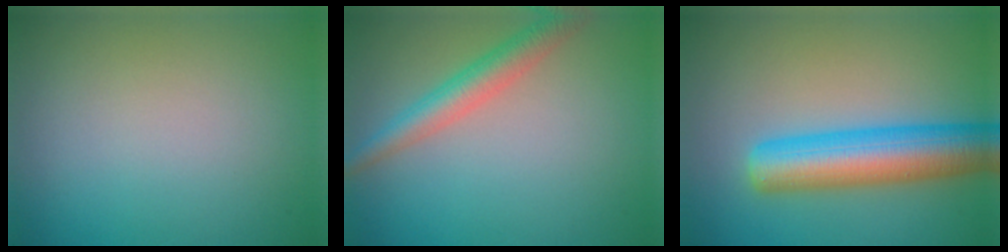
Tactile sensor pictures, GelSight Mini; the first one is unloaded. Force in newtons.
{"total": 3.6, "press": 3.6, "slide": 0.2}
{"total": 7.6, "press": 7.6, "slide": 0.2}